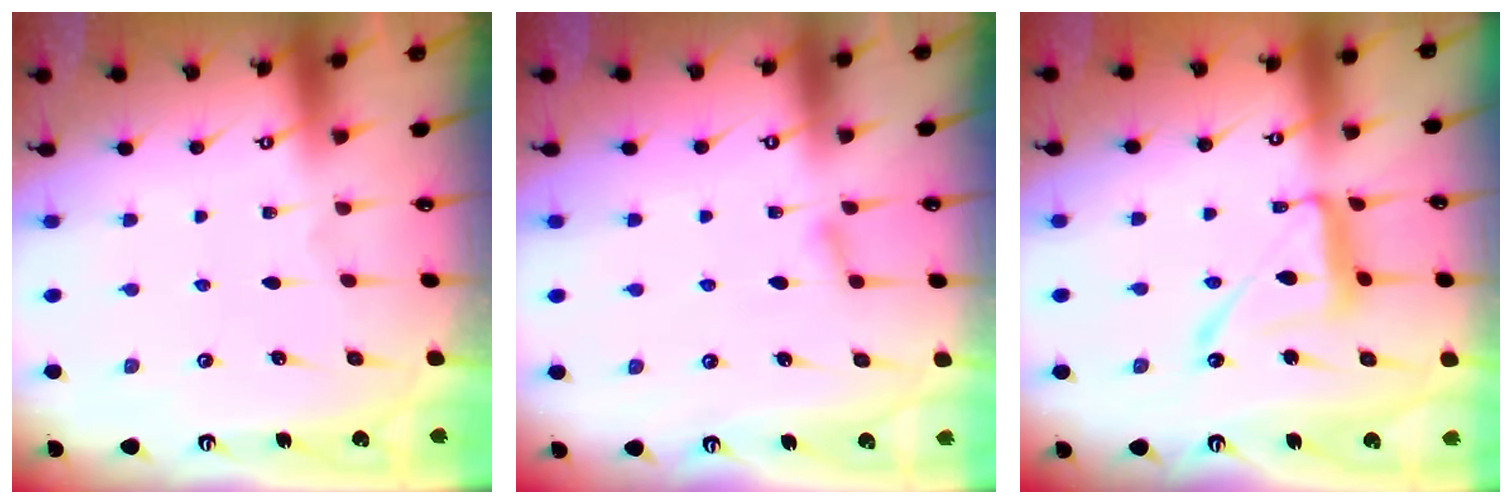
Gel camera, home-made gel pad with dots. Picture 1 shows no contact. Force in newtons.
{"total": 4.9, "press": 4.9, "slide": 0.5}
{"total": 14.3, "press": 14.3, "slide": 1.1}